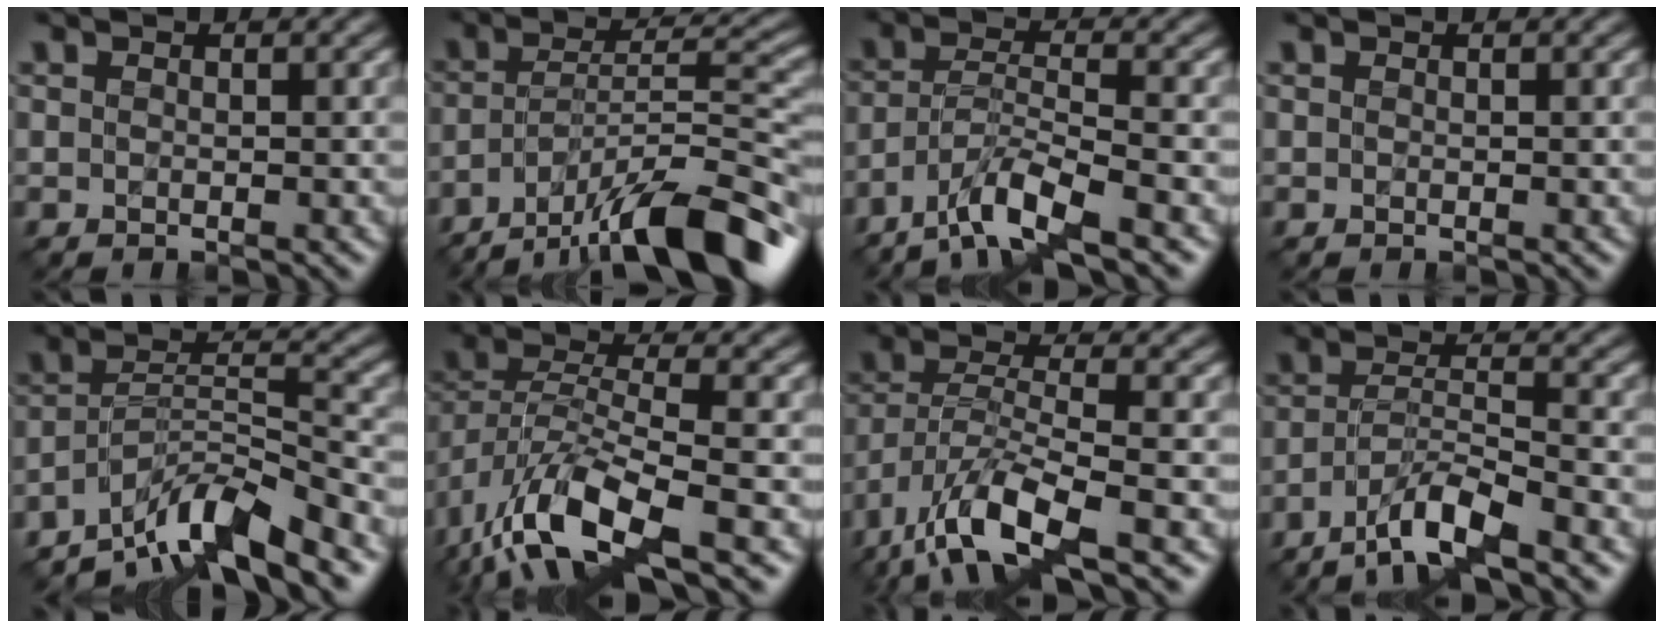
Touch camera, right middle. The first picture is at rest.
{"total": 12.4, "force": [-8.8, 3.1, 8.3], "torque": [-0.125, 0.014, -0.158]}
{"total": 5.6, "force": [-4.2, 0.8, 3.6], "torque": [-0.061, 0.003, -0.085]}
{"total": 0.0}
{"total": 7.5, "force": [-5.9, 1.2, 4.4], "torque": [-0.067, 0.010, -0.111]}
{"total": 9.3, "force": [-5.1, 3.5, 7.0], "torque": [-0.142, -0.007, -0.102]}
{"total": 7.9, "force": [-4.8, 2.2, 5.9], "torque": [-0.116, -0.003, -0.100]}
{"total": 5.5, "force": [-4.1, 0.8, 3.6], "torque": [-0.062, 0.004, -0.081]}